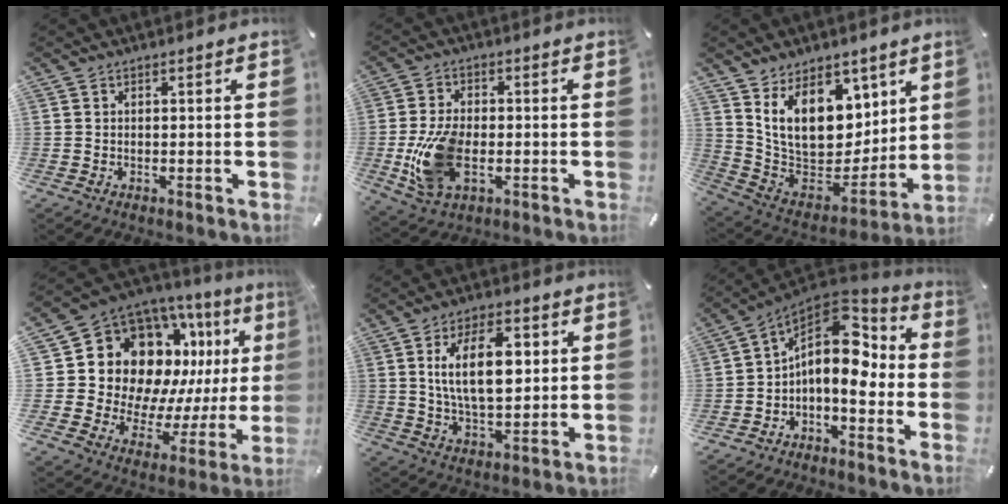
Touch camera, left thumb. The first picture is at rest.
{"total": 13.0, "force": [-2.5, 7.9, 10.0], "torque": [-0.223, -0.007, -0.040]}
{"total": 16.7, "force": [7.7, 11.8, 9.1], "torque": [-0.162, -0.080, 0.149]}
{"total": 18.0, "force": [8.3, 12.9, 9.4], "torque": [-0.160, -0.086, 0.171]}
{"total": 14.8, "force": [3.4, 7.8, 12.1], "torque": [-0.221, -0.007, 0.050]}
{"total": 13.4, "force": [0.4, 8.5, 10.3], "torque": [-0.161, -0.017, 0.001]}